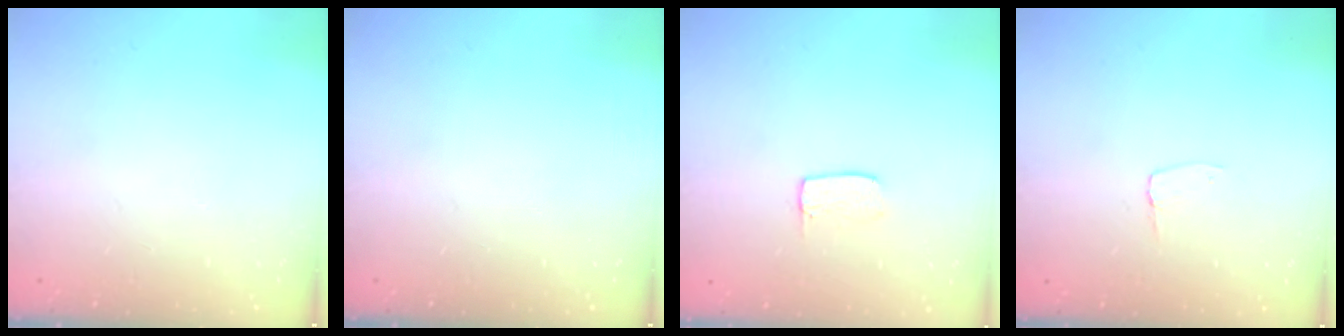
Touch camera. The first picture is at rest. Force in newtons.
{"total": 0.0}
{"total": 4.2, "press": 4.2, "slide": 0.3}
{"total": 2.9, "press": 2.9, "slide": 0.3}